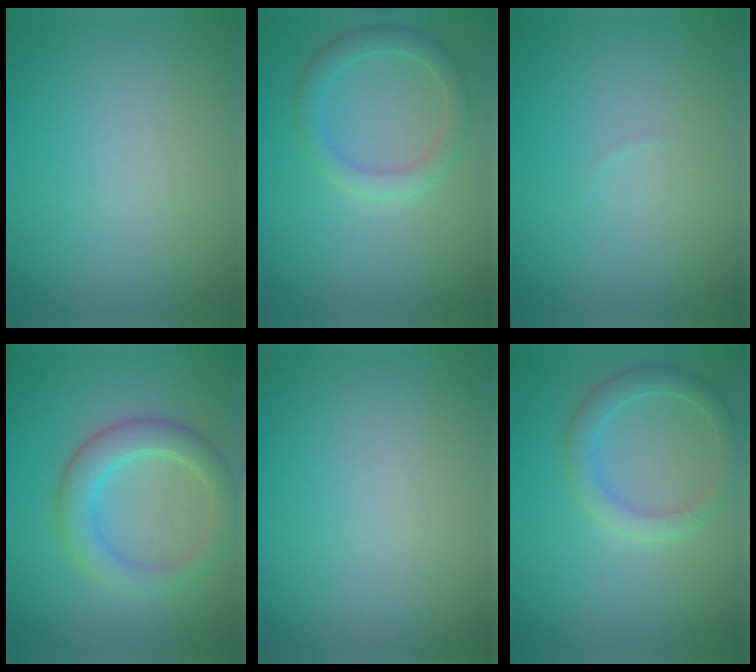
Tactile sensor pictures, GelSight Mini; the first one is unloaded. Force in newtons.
{"total": 2.3, "press": 2.3, "slide": 0.1}
{"total": 0.0}
{"total": 4.1, "press": 4.1, "slide": 0.4}
{"total": 0.0}
{"total": 2.5, "press": 2.5, "slide": 0.2}